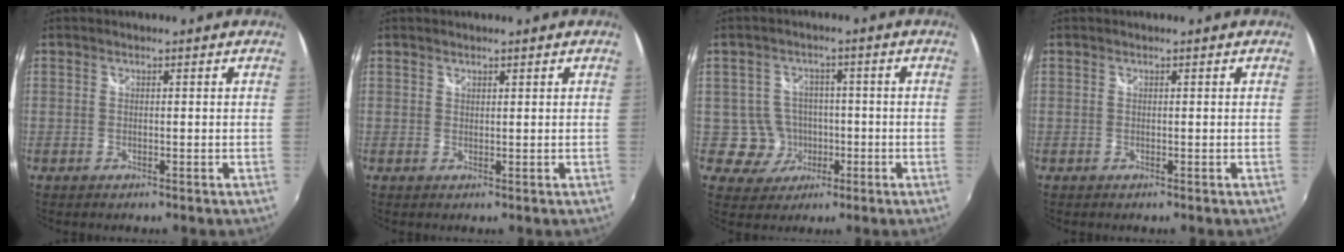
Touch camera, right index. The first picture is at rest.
{"total": 0.6, "force": [0.6, 0.2, 0.1], "torque": [0.000, 0.001, 0.011]}
{"total": 6.2, "force": [-1.5, 6.0, 0.4], "torque": [-0.026, 0.024, -0.015]}
{"total": 0.0}